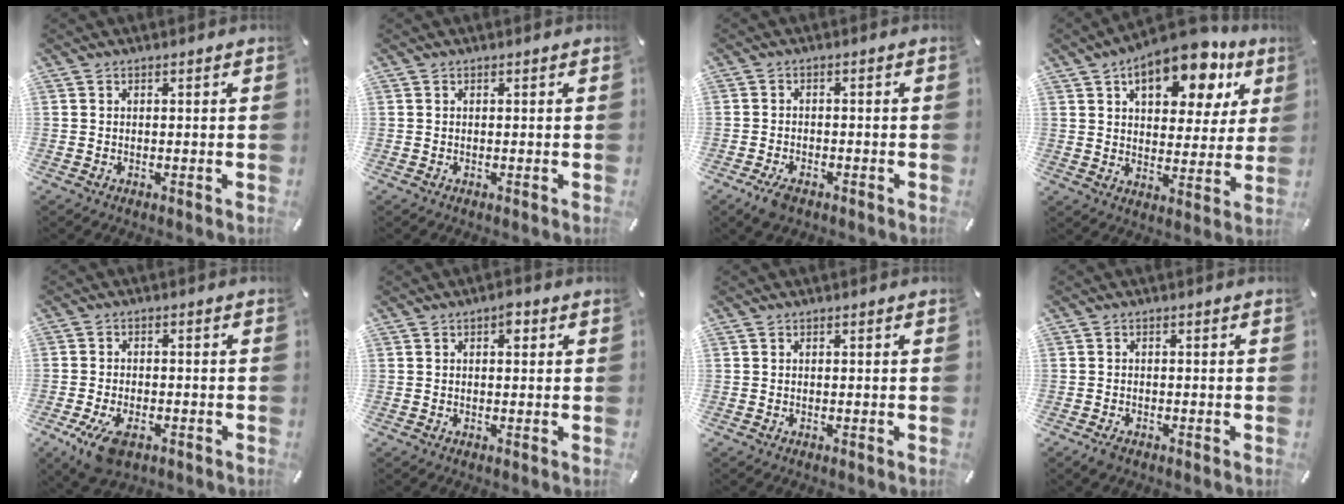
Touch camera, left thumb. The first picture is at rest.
{"total": 0.0}
{"total": 3.7, "force": [-2.5, 1.8, 2.1], "torque": [-0.054, 0.007, -0.049]}
{"total": 16.3, "force": [9.6, 8.4, 10.1], "torque": [-0.136, -0.046, 0.157]}
{"total": 7.2, "force": [-3.8, 3.7, 4.9], "torque": [-0.112, 0.006, -0.069]}
{"total": 2.5, "force": [0.8, 1.4, 2.0], "torque": [-0.018, -0.001, 0.006]}
{"total": 0.0}
{"total": 1.6, "force": [-1.2, 0.8, 0.8], "torque": [-0.014, 0.004, -0.023]}